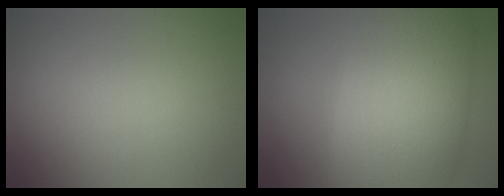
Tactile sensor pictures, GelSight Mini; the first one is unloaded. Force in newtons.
{"total": 11.7, "press": 11.7, "slide": 0.4}